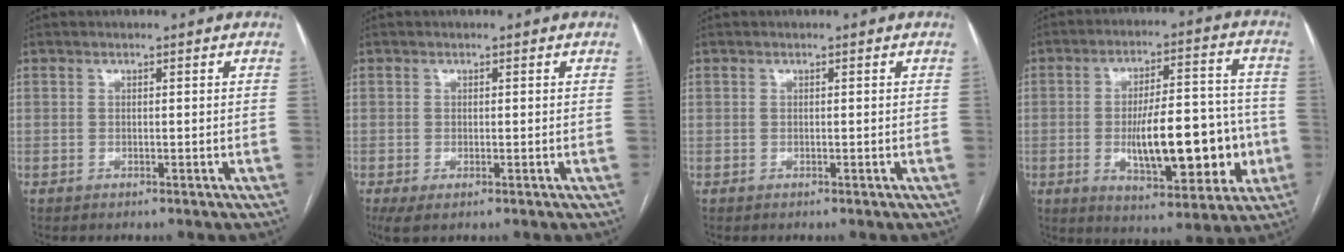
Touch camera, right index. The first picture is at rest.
{"total": 2.6, "force": [-1.0, 1.0, 2.1], "torque": [-0.039, -0.007, -0.014]}
{"total": 0.0}
{"total": 16.3, "force": [-3.1, 5.4, 15.0], "torque": [-0.229, 0.017, -0.040]}